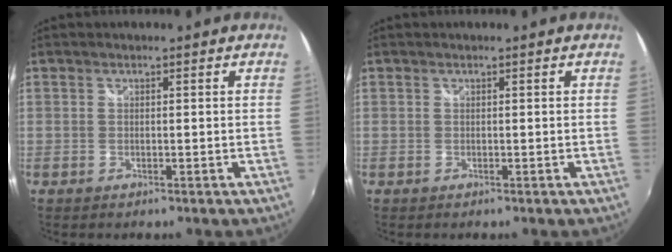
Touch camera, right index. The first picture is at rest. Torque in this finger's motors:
{"motor_torque": [0.00, 0.00, 0.00, 0.00]}